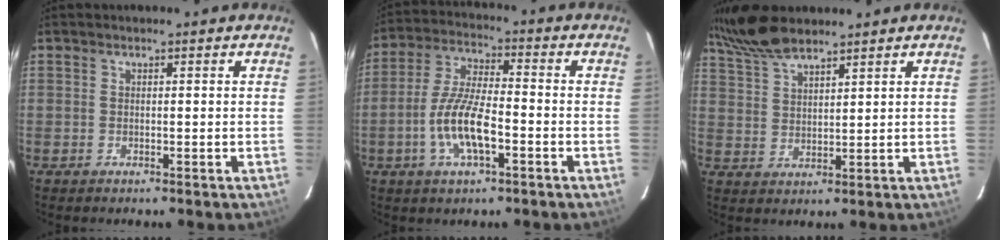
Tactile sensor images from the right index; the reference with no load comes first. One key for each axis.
{"total": 11.0, "fx": -3.8, "fy": 3.3, "fz": 9.8, "tx": -0.201, "ty": 0.002, "tz": -0.072}
{"total": 8.6, "fx": 7.3, "fy": 1.6, "fz": 4.1, "tx": -0.088, "ty": 0.022, "tz": 0.146}